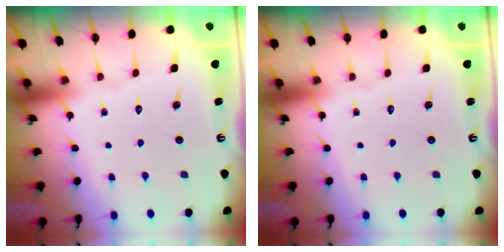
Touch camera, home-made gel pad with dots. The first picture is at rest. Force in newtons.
{"total": 0.0}